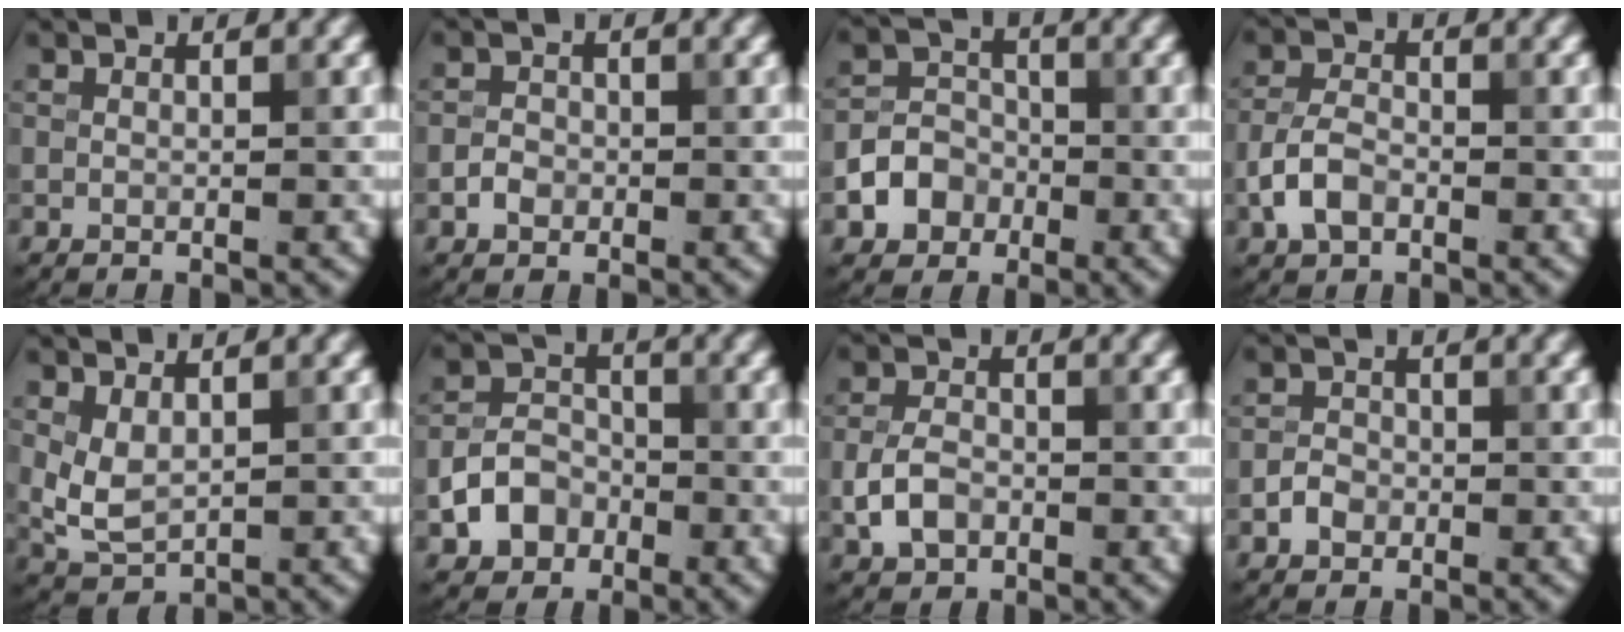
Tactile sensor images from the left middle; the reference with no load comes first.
{"total": 1.4, "force": [-0.6, 1.1, 0.5], "torque": [-0.006, 0.002, -0.013]}
{"total": 3.6, "force": [-1.5, 3.0, 1.3], "torque": [-0.013, 0.004, -0.034]}
{"total": 3.2, "force": [-1.4, 2.0, 2.0], "torque": [-0.040, 0.005, -0.036]}
{"total": 2.8, "force": [0.7, 1.7, 2.1], "torque": [-0.049, -0.001, 0.020]}
{"total": 4.0, "force": [-1.7, 3.1, 1.8], "torque": [-0.033, 0.002, -0.033]}
{"total": 3.1, "force": [-1.0, 2.2, 2.0], "torque": [-0.040, 0.001, -0.024]}
{"total": 1.6, "force": [-0.7, 1.3, 0.7], "torque": [-0.008, 0.003, -0.017]}